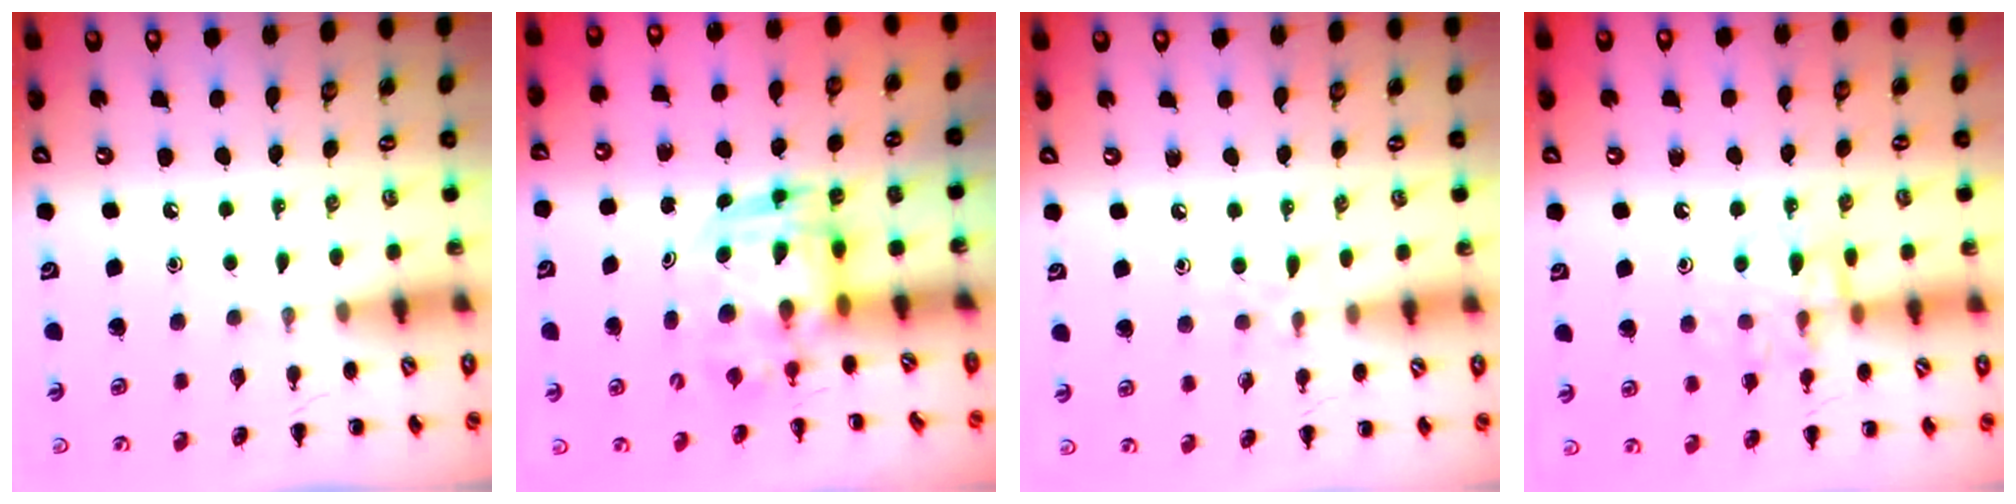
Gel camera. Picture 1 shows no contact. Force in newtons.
{"total": 3.6, "press": 3.6, "slide": 0.7}
{"total": 5.1, "press": 4.7, "slide": 2.0}
{"total": 12.0, "press": 12.0, "slide": 1.0}